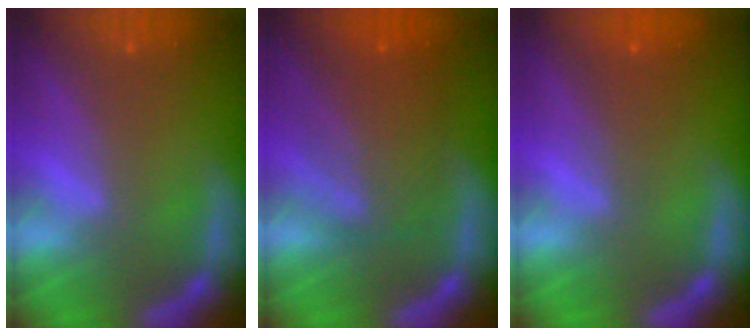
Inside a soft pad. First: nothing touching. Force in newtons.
{"total": 6.6}
{"total": 2.0}